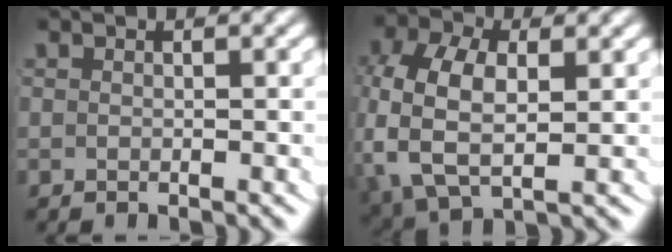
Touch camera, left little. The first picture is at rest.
{"total": 8.6, "force": [0.2, 6.2, 6.0], "torque": [-0.168, -0.035, 0.020]}